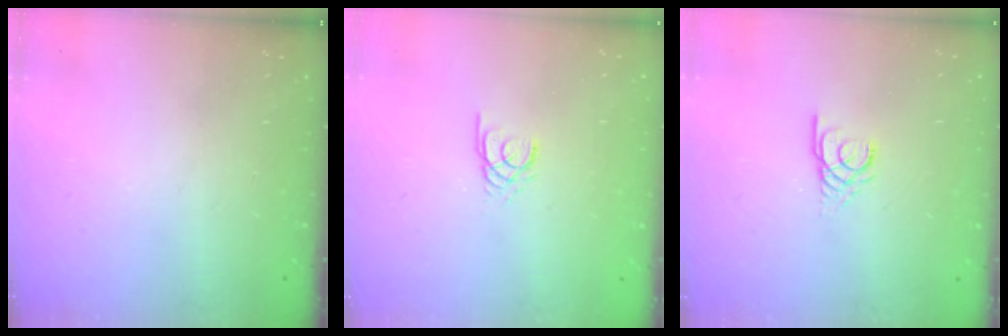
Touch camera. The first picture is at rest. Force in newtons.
{"total": 2.4, "press": 2.4, "slide": 0.1}
{"total": 2.9, "press": 2.9, "slide": 0.3}